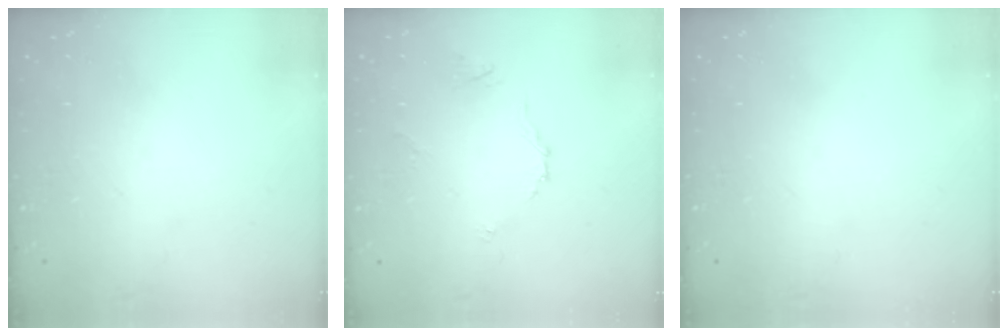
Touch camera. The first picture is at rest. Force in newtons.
{"total": 3.9, "press": 3.9, "slide": 0.4}
{"total": 0.0}